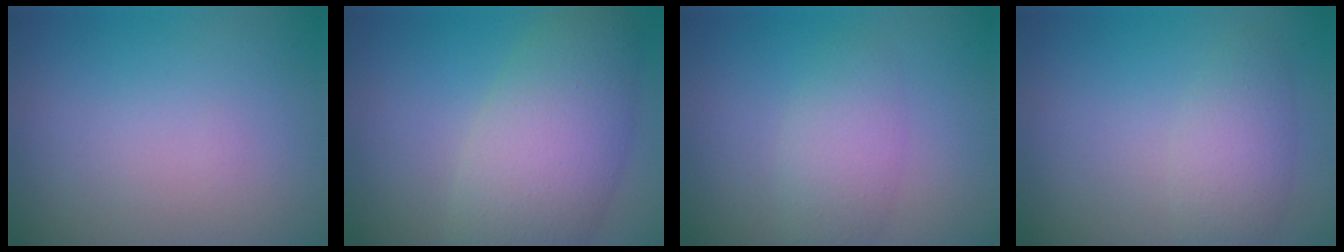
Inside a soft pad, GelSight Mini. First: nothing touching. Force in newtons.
{"total": 7.5, "press": 7.4, "slide": 0.4}
{"total": 2.8, "press": 2.8, "slide": 0.1}
{"total": 2.9, "press": 2.9, "slide": 0.1}